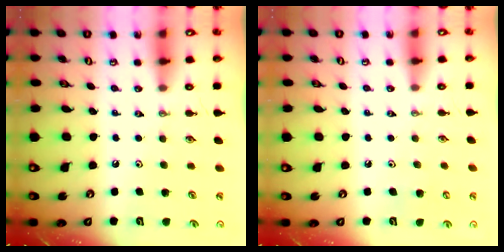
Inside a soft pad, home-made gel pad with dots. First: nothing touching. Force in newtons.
{"total": 3.7, "press": 3.7, "slide": 0.3}